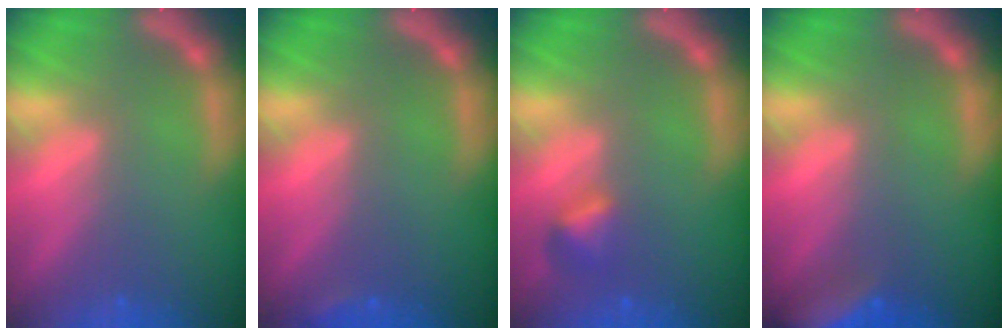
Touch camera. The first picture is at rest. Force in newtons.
{"total": 0.9}
{"total": 1.9}
{"total": 7.0}